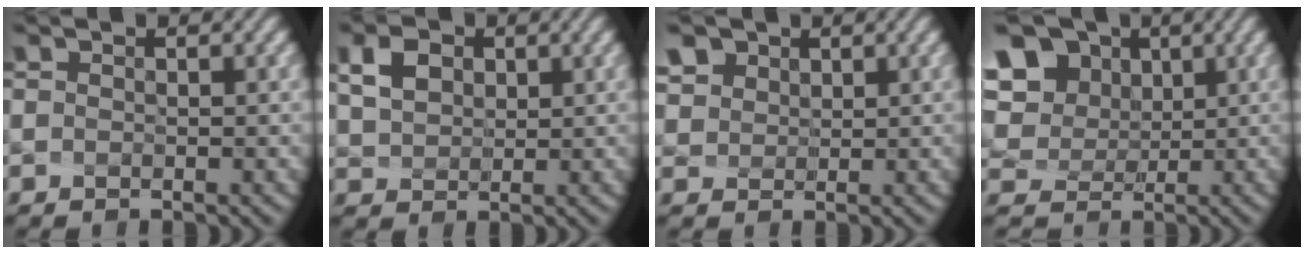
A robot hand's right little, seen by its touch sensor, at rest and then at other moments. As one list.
[{"total": 2.6, "force": [1.5, 1.8, 1.2], "torque": [-0.033, 0.004, 0.032]}, {"total": 5.5, "force": [3.5, 3.9, 1.8], "torque": [-0.057, 0.011, 0.061]}, {"total": 10.1, "force": [4.0, 8.0, 4.6], "torque": [-0.114, 0.022, 0.079]}]